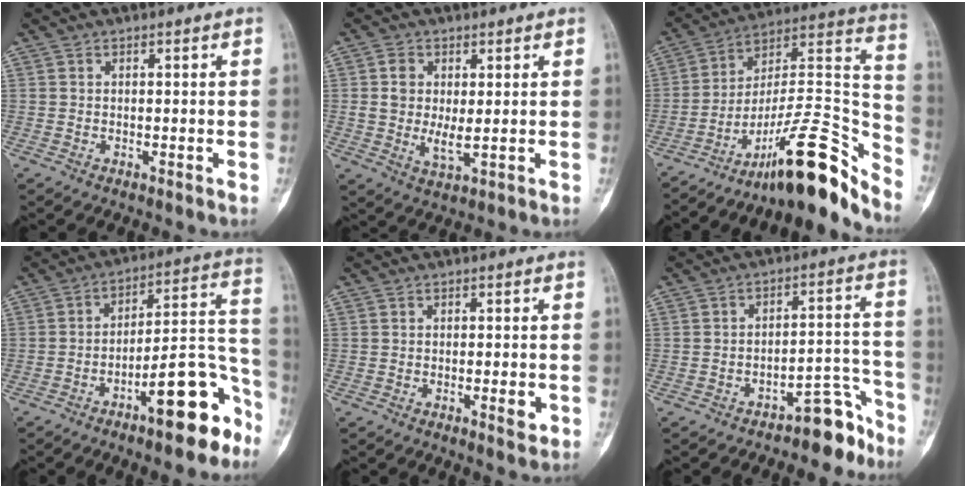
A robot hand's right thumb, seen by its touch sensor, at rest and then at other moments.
{"total": 5.8, "force": [0.8, 3.3, 4.8], "torque": [-0.079, -0.011, 0.016]}
{"total": 23.0, "force": [-16.2, 5.2, 15.5], "torque": [-0.193, 0.136, -0.258]}
{"total": 16.0, "force": [-9.2, 4.6, 12.3], "torque": [-0.153, 0.089, -0.141]}
{"total": 2.9, "force": [-0.9, 0.9, 2.6], "torque": [-0.033, -0.002, -0.011]}
{"total": 7.5, "force": [-6.4, 2.7, 2.8], "torque": [0.000, 0.104, -0.098]}